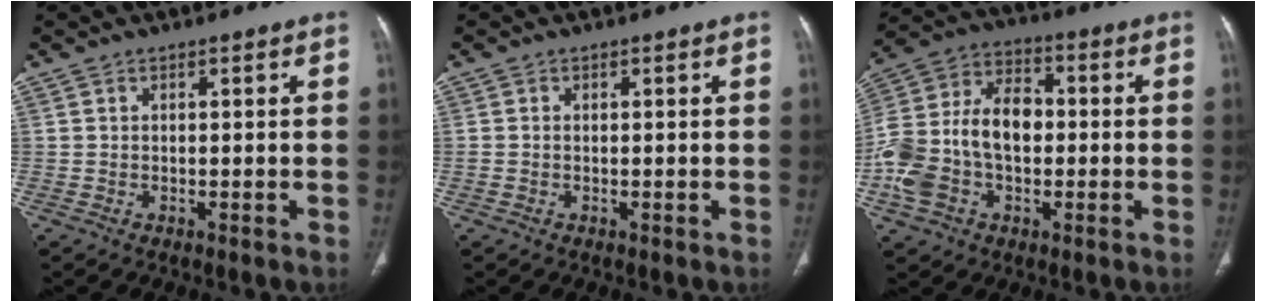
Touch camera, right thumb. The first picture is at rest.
{"total": 0.7, "force": [-0.1, 0.6, 0.5], "torque": [-0.016, 0.004, 0.002]}
{"total": 17.3, "force": [-1.9, 11.6, 12.6], "torque": [-0.249, 0.039, -0.036]}